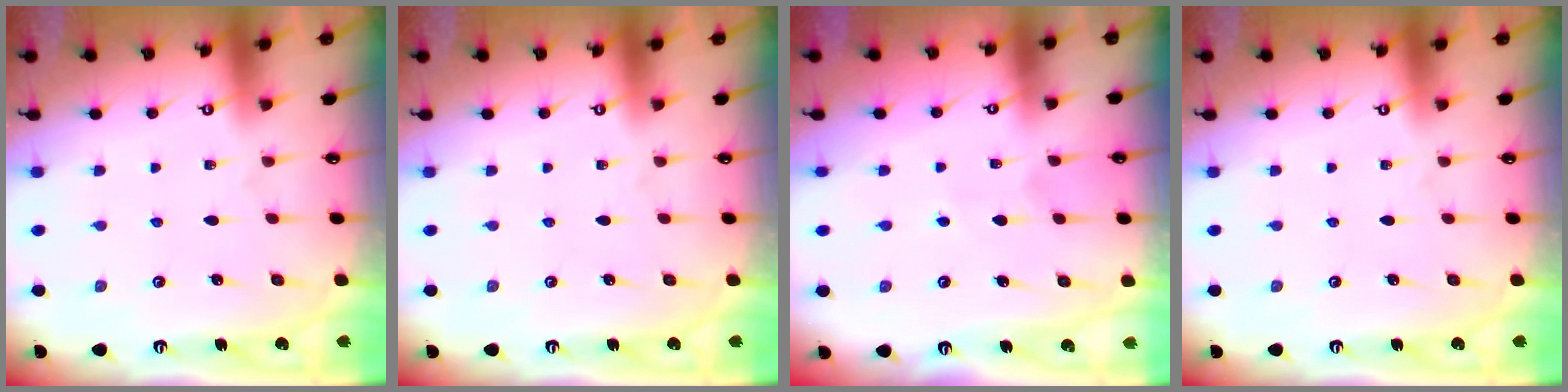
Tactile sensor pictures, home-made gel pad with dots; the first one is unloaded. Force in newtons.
{"total": 0.0}
{"total": 4.9, "press": 4.9, "slide": 0.5}
{"total": 0.0}